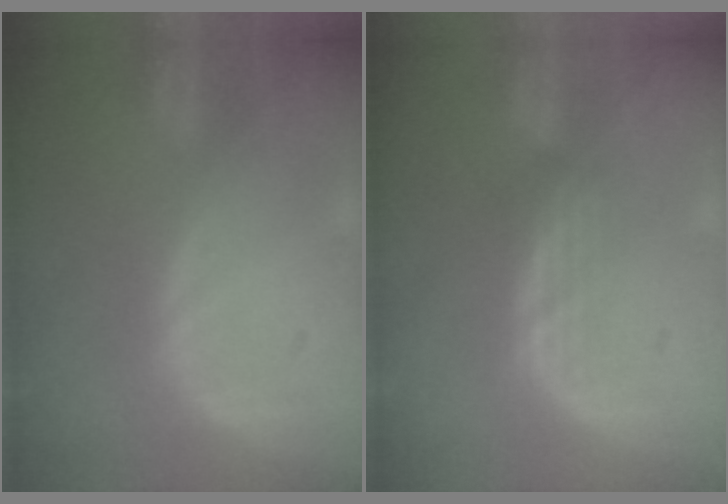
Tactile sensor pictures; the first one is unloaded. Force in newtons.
{"total": 2.5, "press": 2.3, "slide": 0.9}